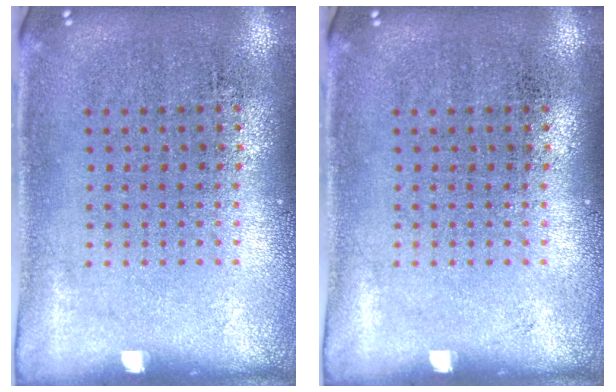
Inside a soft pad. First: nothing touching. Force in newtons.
{"total": 0.0}